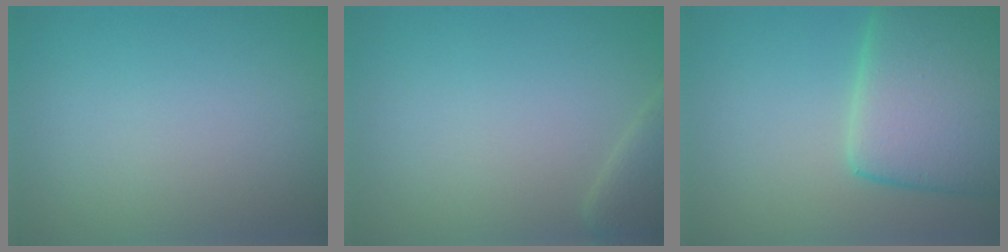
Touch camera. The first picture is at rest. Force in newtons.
{"total": 2.5, "press": 2.5, "slide": 0.1}
{"total": 10.9, "press": 10.8, "slide": 0.6}